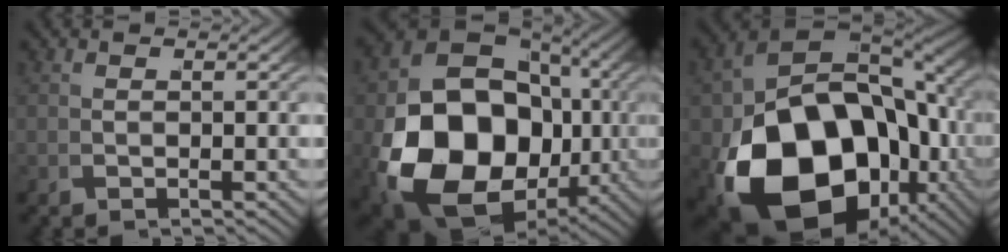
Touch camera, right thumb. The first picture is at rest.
{"total": 24.6, "force": [-3.6, 16.9, 17.4], "torque": [-0.356, -0.069, -0.024]}
{"total": 24.7, "force": [-4.6, 15.9, 18.3], "torque": [-0.354, -0.082, -0.025]}